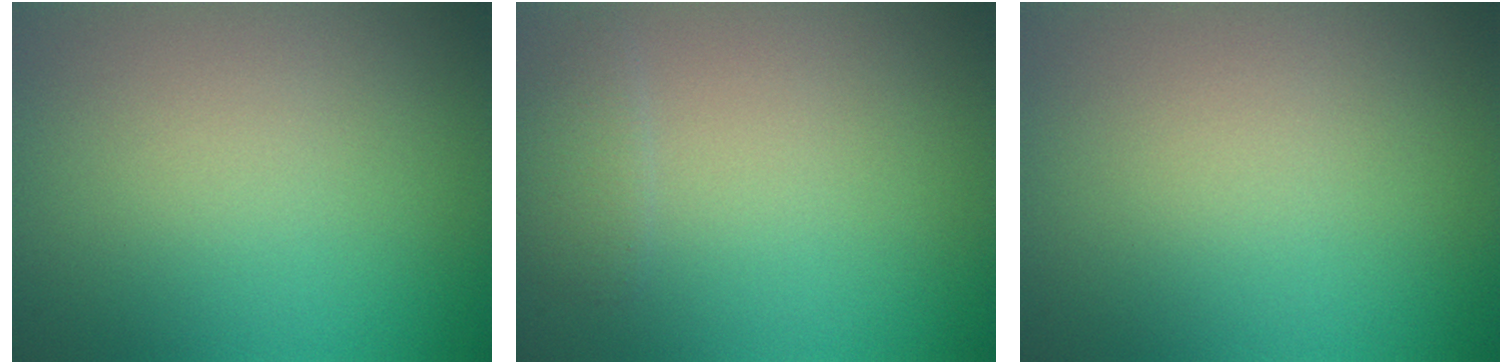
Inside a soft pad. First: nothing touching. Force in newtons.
{"total": 1.1, "press": 1.1, "slide": 0.0}
{"total": 0.0}